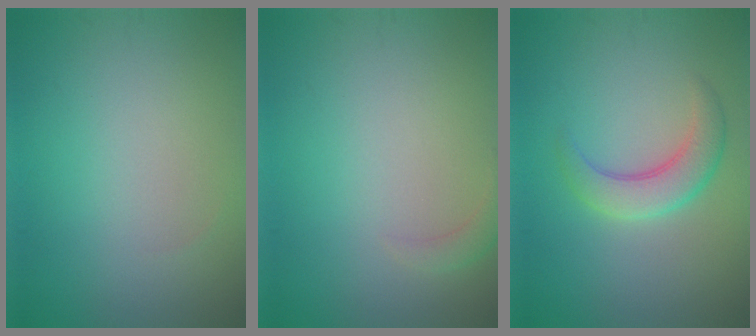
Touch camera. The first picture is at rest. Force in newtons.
{"total": 1.2, "press": 1.1, "slide": 0.2}
{"total": 3.7, "press": 3.7, "slide": 0.1}